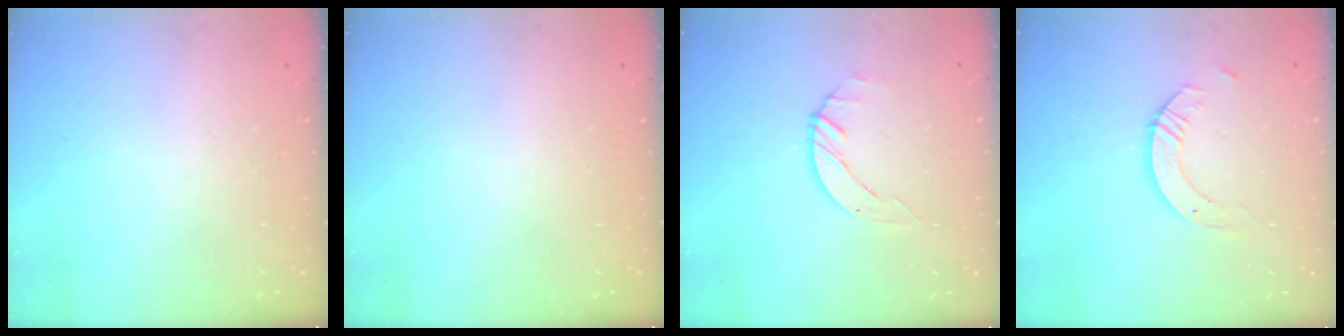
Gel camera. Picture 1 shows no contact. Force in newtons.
{"total": 0.0}
{"total": 2.6, "press": 2.6, "slide": 0.3}
{"total": 6.3, "press": 6.3, "slide": 0.5}